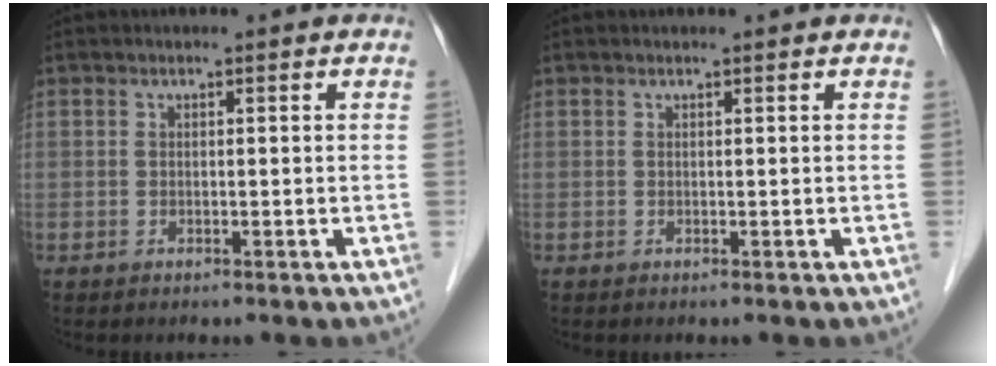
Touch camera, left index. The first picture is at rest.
{"total": 1.0, "force": [1.0, 0.0, 0.2], "torque": [-0.010, 0.005, 0.013]}